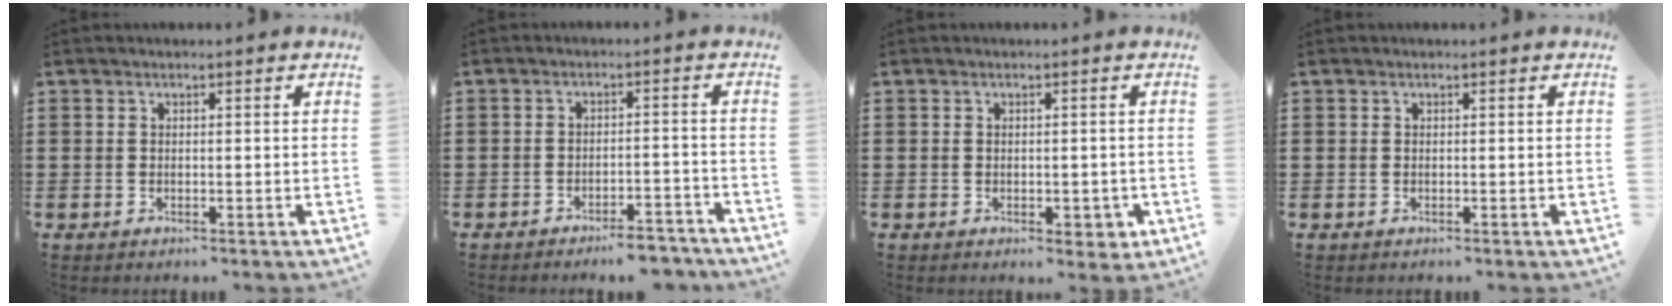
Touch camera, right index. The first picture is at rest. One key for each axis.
{"total": 4.1, "fx": -3.9, "fy": 0.0, "fz": 1.3, "tx": -0.024, "ty": -0.004, "tz": -0.076}
{"total": 2.5, "fx": -0.6, "fy": 1.4, "fz": 1.9, "tx": -0.033, "ty": 0.003, "tz": -0.010}
{"total": 0.0}